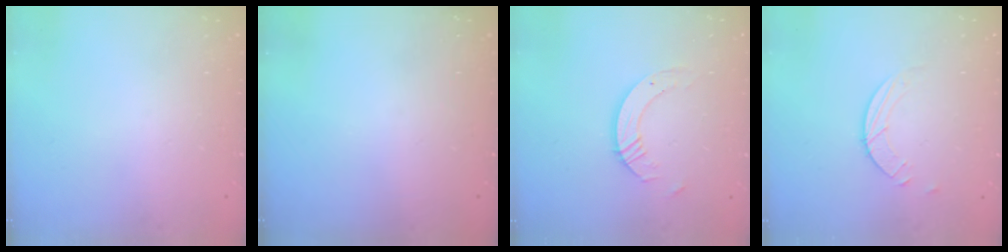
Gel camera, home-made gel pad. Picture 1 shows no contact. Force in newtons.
{"total": 0.0}
{"total": 6.3, "press": 6.3, "slide": 0.5}
{"total": 2.6, "press": 2.6, "slide": 0.3}